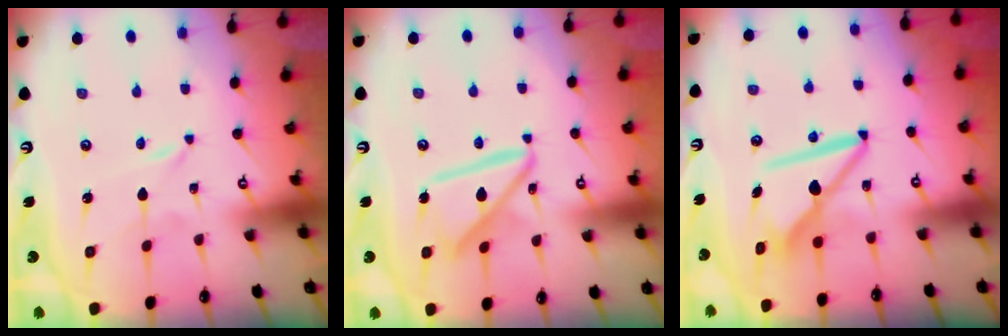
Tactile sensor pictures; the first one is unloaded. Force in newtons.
{"total": 15.5, "press": 15.4, "slide": 1.6}
{"total": 9.9, "press": 9.8, "slide": 0.7}